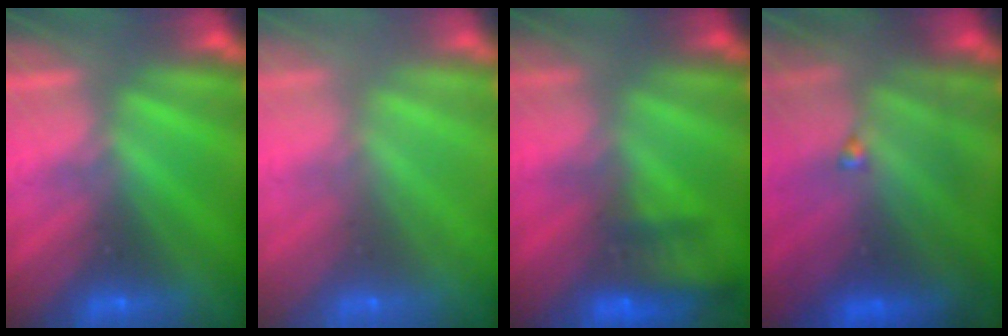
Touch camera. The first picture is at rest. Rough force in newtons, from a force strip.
{"total": 7.5}
{"total": 7.9}
{"total": 7.1}